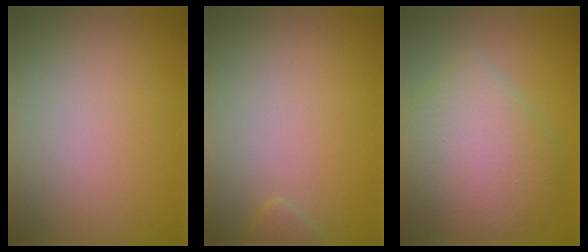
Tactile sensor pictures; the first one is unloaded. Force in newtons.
{"total": 0.7, "press": 0.7, "slide": 0.0}
{"total": 7.2, "press": 7.2, "slide": 0.2}